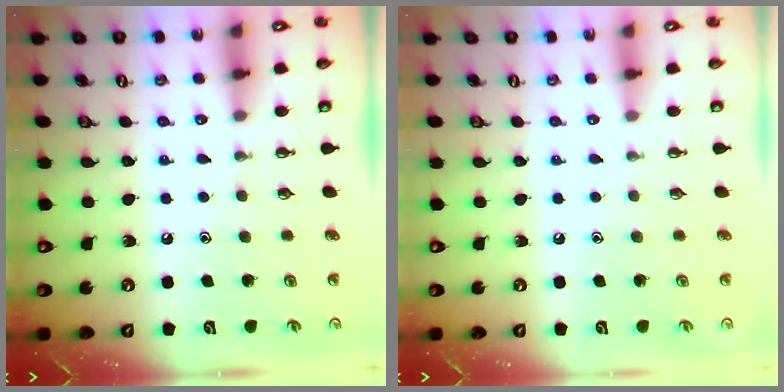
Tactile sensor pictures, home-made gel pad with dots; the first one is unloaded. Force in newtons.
{"total": 0.0}